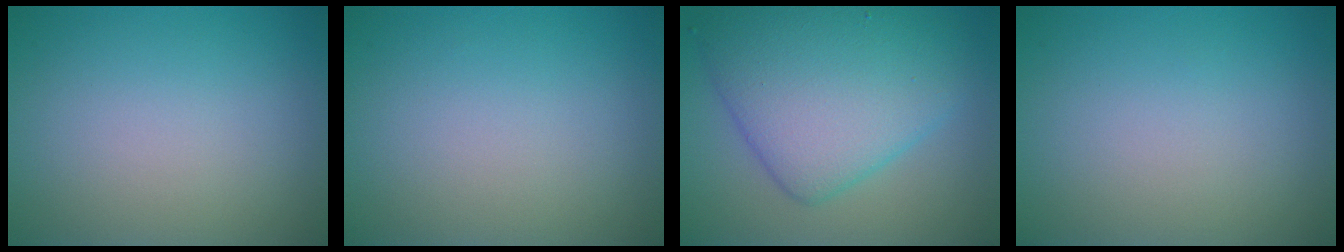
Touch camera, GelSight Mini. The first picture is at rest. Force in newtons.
{"total": 0.0}
{"total": 8.5, "press": 8.5, "slide": 0.3}
{"total": 0.0}